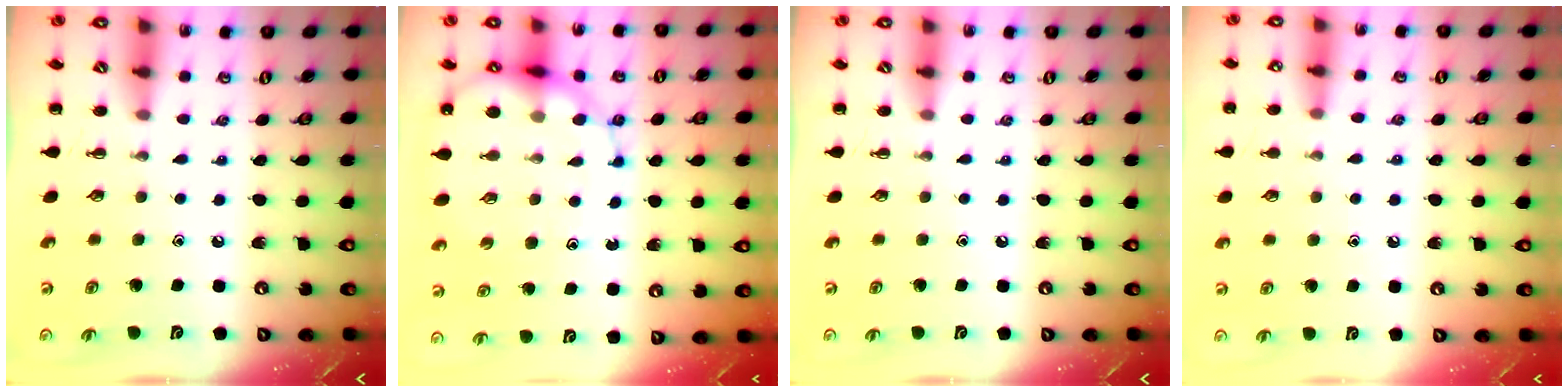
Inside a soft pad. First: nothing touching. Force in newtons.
{"total": 15.5, "press": 15.0, "slide": 3.9}
{"total": 0.0}
{"total": 6.7, "press": 6.3, "slide": 2.3}